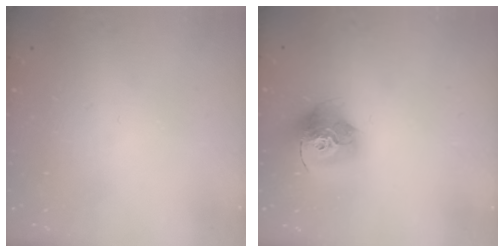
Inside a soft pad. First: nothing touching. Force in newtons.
{"total": 15.6, "press": 15.5, "slide": 1.5}